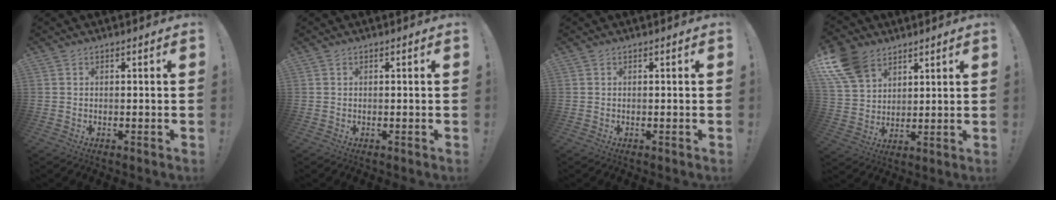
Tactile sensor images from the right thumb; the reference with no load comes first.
{"total": 0.0}
{"total": 0.0}
{"total": 13.0, "force": [7.9, 8.6, 5.8], "torque": [-0.115, -0.037, 0.158]}